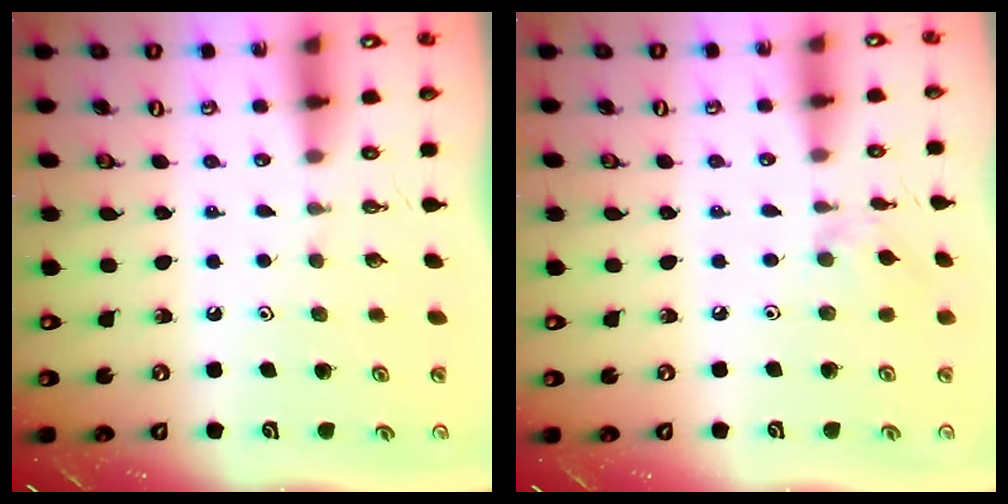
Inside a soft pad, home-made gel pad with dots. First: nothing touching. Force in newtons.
{"total": 2.8, "press": 2.7, "slide": 0.6}